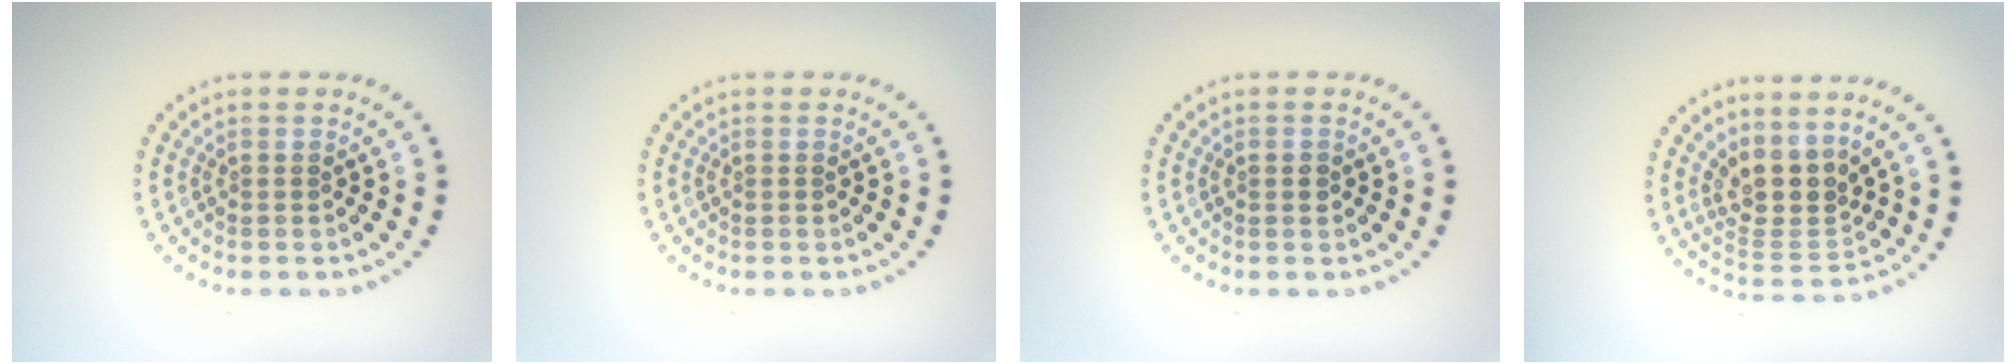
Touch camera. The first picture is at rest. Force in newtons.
{"total": 0.0}
{"total": 1.1, "press": 1.1, "slide": 0.1}
{"total": 3.9, "press": 3.0, "slide": 2.4}